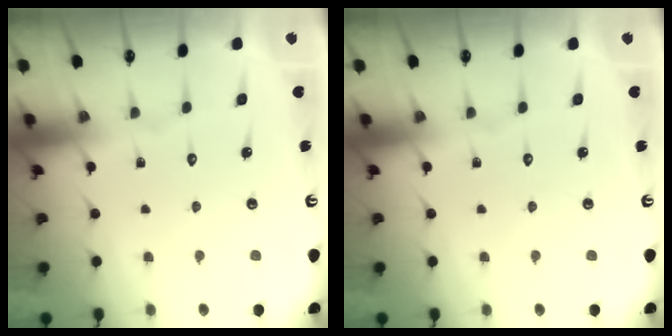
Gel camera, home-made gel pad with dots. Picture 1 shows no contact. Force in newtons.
{"total": 0.0}